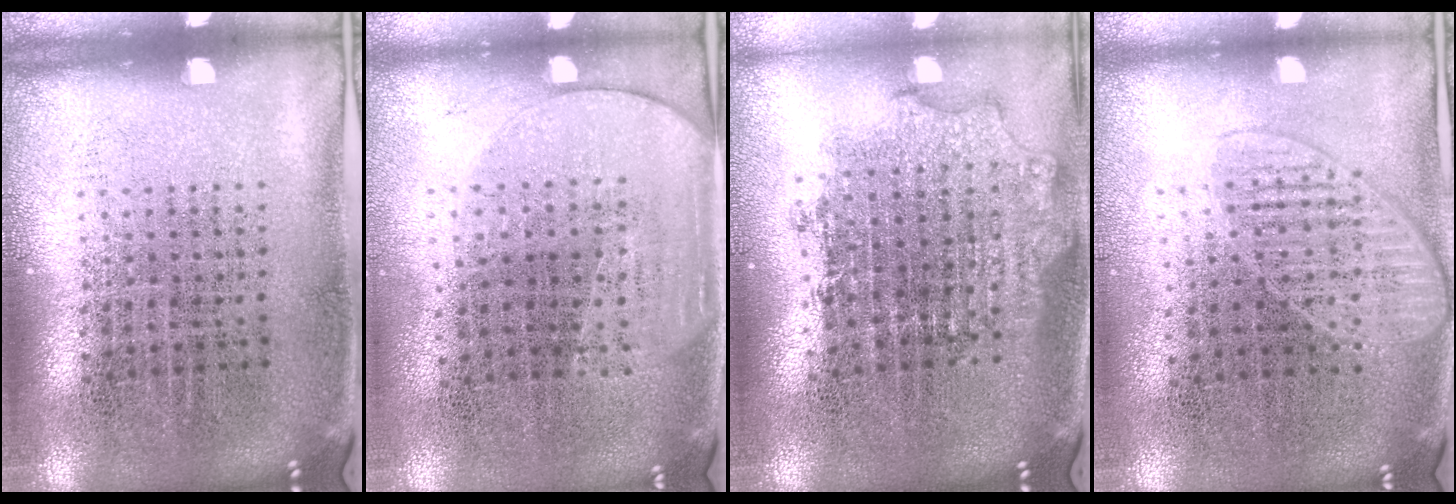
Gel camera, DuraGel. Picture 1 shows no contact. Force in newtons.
{"total": 1.6, "press": 1.4, "slide": 0.8}
{"total": 1.8, "press": 1.4, "slide": 1.1}
{"total": 1.3, "press": 1.2, "slide": 0.6}